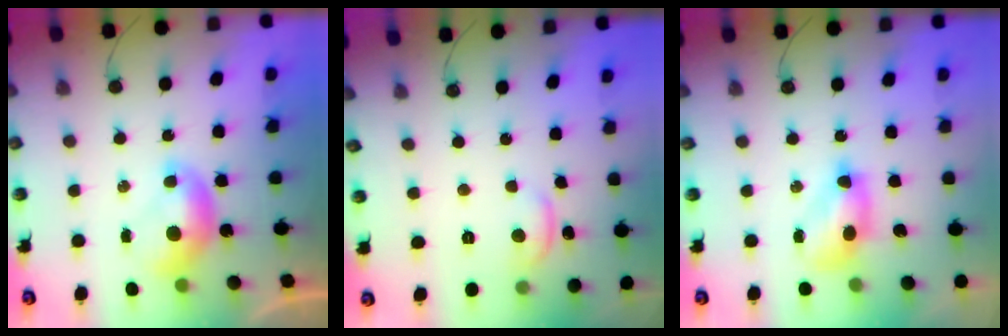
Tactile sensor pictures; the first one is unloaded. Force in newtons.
{"total": 1.0, "press": 0.9, "slide": 0.4}
{"total": 5.7, "press": 5.6, "slide": 0.9}